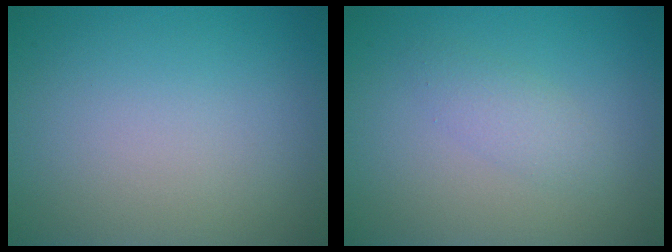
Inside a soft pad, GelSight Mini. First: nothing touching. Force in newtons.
{"total": 1.7, "press": 1.7, "slide": 0.1}